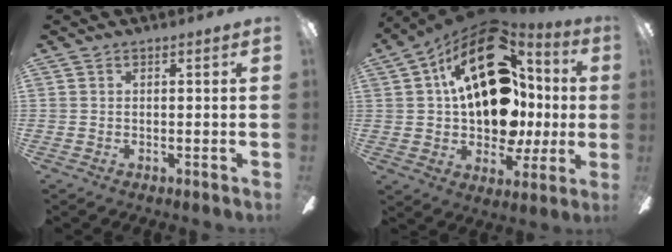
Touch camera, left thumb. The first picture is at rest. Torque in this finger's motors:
{"motor_torque": [2.44, 2.56, 2.63, -0.14, 0.25]}